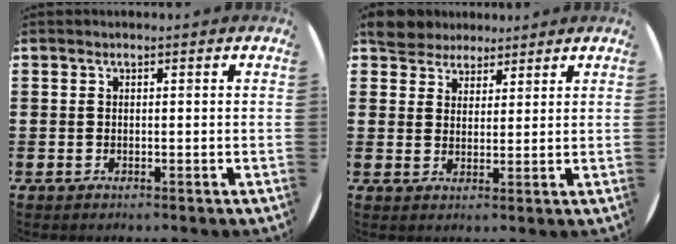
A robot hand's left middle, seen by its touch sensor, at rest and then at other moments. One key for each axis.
{"total": 4.8, "fx": 4.5, "fy": 1.9, "fz": 0.0, "tx": -0.018, "ty": -0.001, "tz": 0.087}